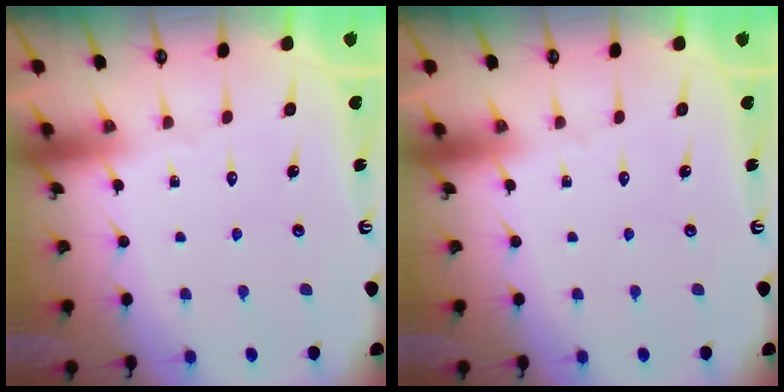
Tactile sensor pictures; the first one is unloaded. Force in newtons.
{"total": 0.0}